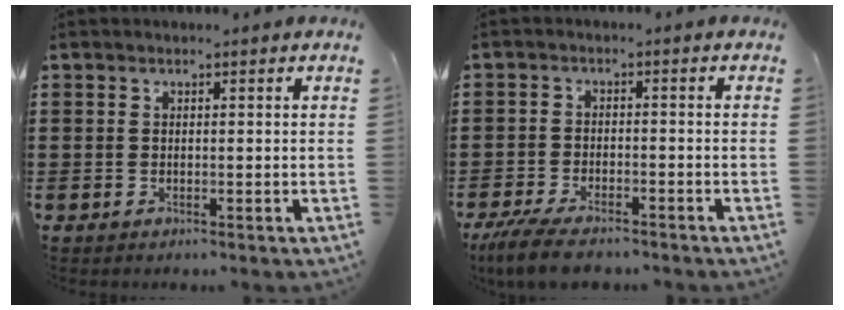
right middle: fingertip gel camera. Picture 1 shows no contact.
{"total": 4.9, "force": [-4.2, 1.0, 2.4], "torque": [-0.059, -0.006, -0.085]}